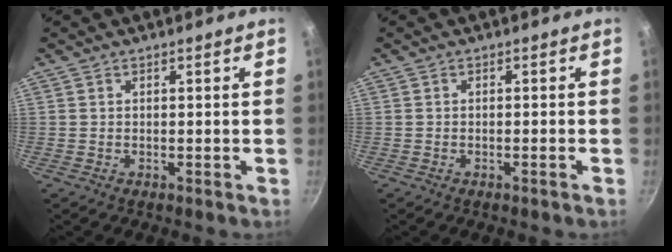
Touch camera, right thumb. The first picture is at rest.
{"total": 0.8, "force": [-0.5, 0.0, 0.6], "torque": [-0.019, 0.007, -0.006]}